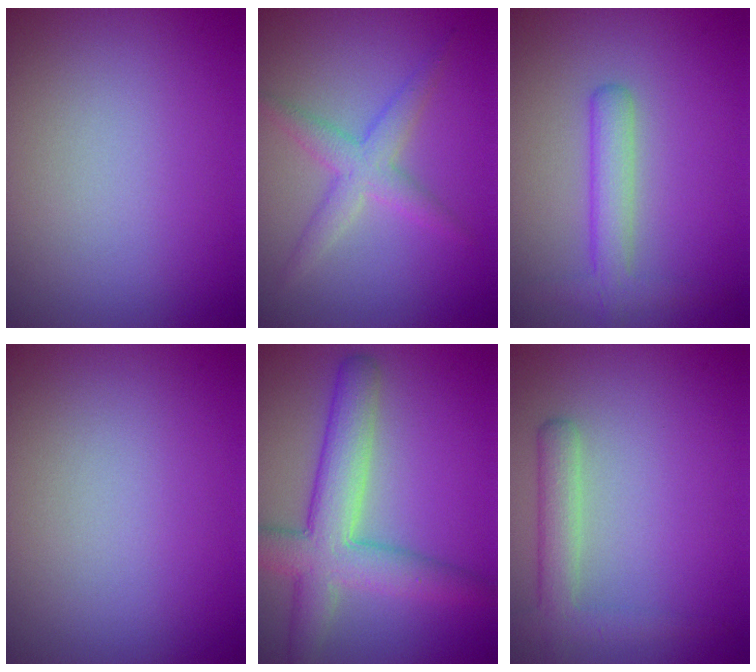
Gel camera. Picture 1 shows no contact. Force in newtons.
{"total": 3.0, "press": 3.0, "slide": 0.1}
{"total": 3.0, "press": 3.0, "slide": 0.0}
{"total": 0.0}
{"total": 6.6, "press": 6.6, "slide": 0.3}
{"total": 2.8, "press": 2.8, "slide": 0.2}